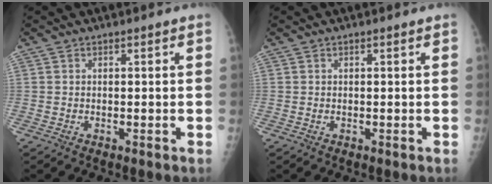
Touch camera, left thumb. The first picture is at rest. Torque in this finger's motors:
{"motor_torque": [-0.28, 0.03, -0.08, 0.01, 0.00]}